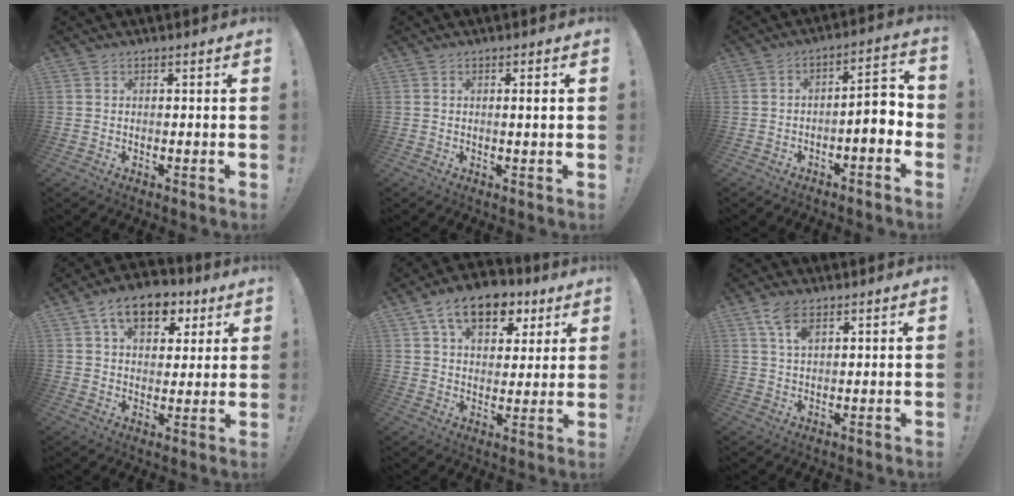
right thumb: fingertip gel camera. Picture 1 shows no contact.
{"total": 1.9, "force": [0.3, -0.2, 1.8], "torque": [-0.019, -0.007, 0.000]}
{"total": 5.9, "force": [-2.5, 1.7, 5.1], "torque": [-0.071, 0.003, -0.047]}
{"total": 13.2, "force": [6.3, 8.3, 8.0], "torque": [-0.112, -0.024, 0.114]}
{"total": 14.3, "force": [7.3, 8.8, 8.6], "torque": [-0.127, -0.031, 0.132]}
{"total": 6.1, "force": [3.5, 2.6, 4.2], "torque": [-0.076, -0.010, 0.063]}